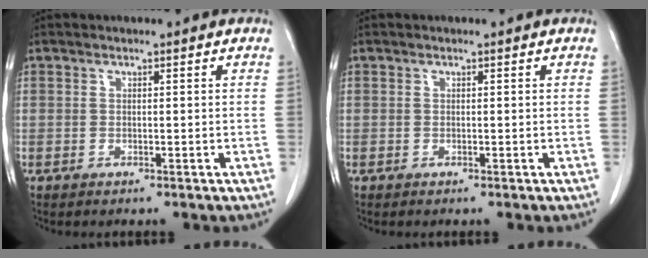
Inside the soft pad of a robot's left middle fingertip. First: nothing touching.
{"total": 0.0}